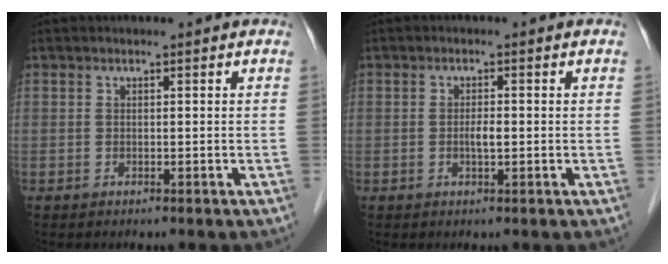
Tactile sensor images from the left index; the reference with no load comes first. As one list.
[{"total": 1.6, "force": [-0.2, 0.4, 1.5], "torque": [-0.029, -0.001, -0.005]}]